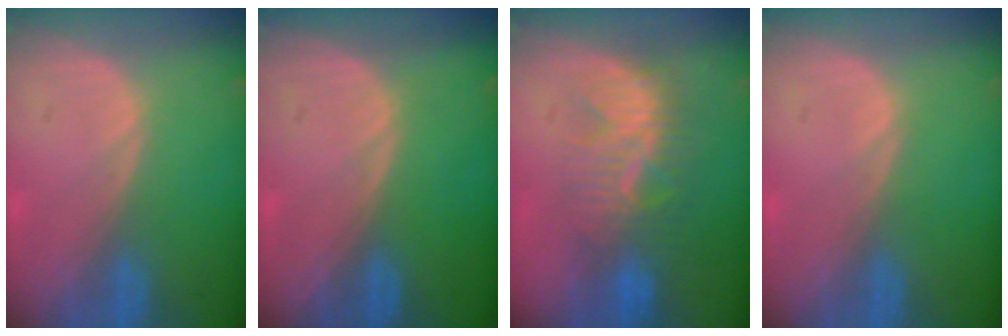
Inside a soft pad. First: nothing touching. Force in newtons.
{"total": 0.0}
{"total": 8.1, "press": 7.8, "slide": 2.2}
{"total": 0.0}